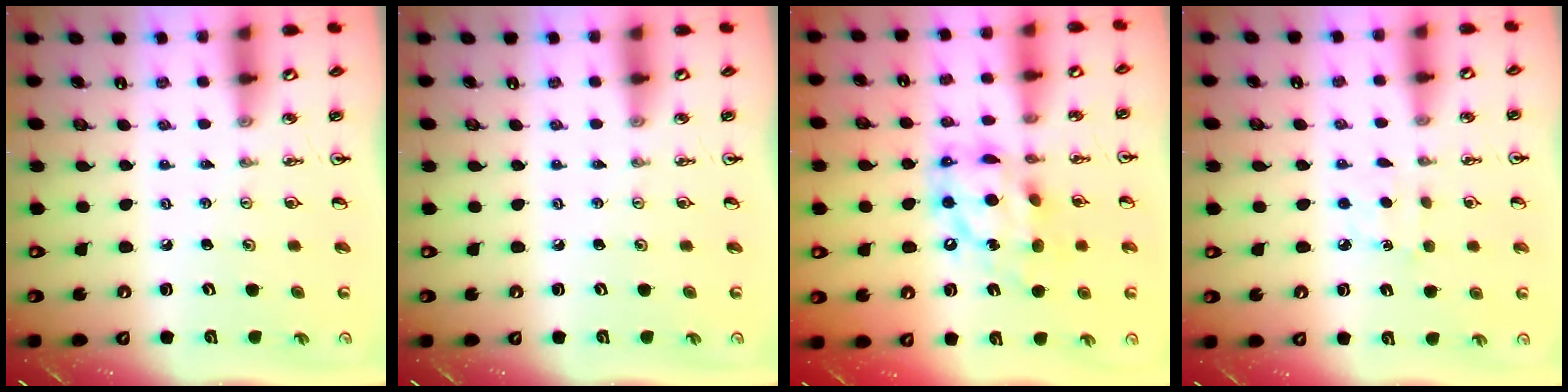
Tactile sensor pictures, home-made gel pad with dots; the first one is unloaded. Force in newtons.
{"total": 0.0}
{"total": 14.4, "press": 14.3, "slide": 1.1}
{"total": 3.7, "press": 3.7, "slide": 0.4}